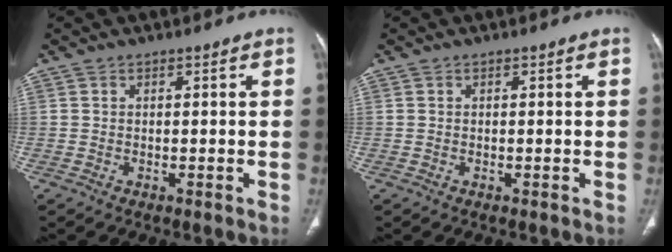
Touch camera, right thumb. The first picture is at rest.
{"total": 0.0}